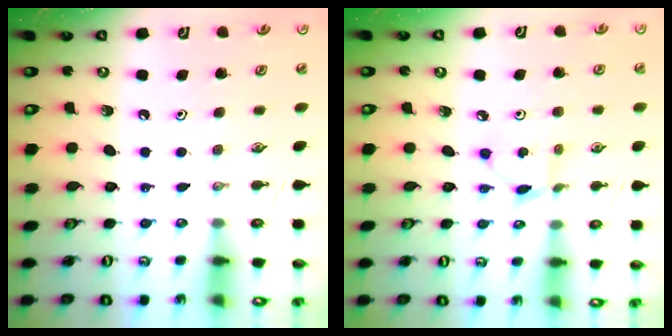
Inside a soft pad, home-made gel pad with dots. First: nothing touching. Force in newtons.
{"total": 3.8, "press": 3.8, "slide": 0.4}